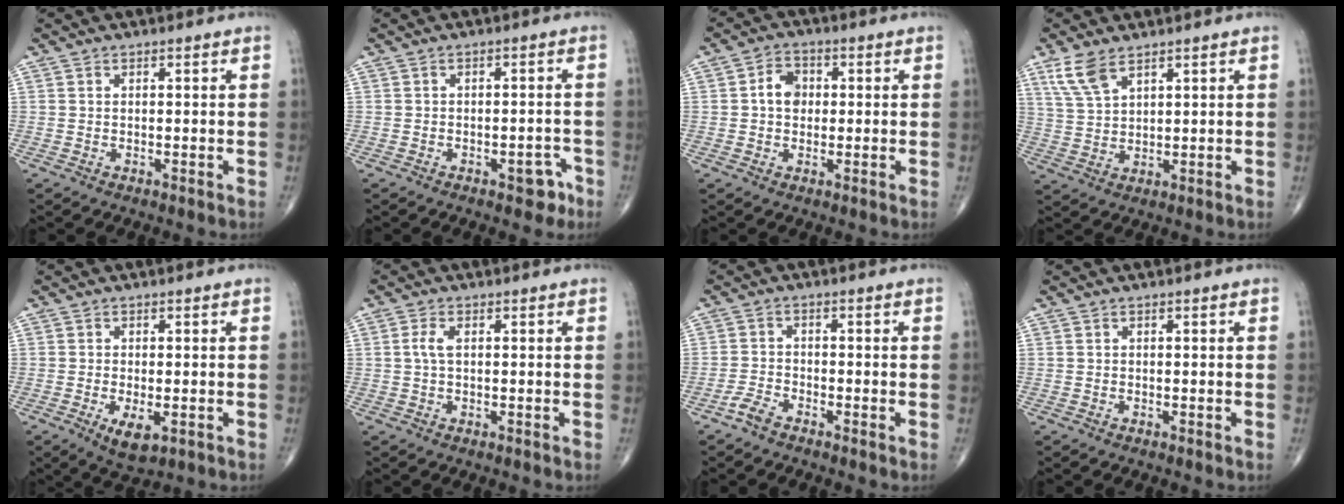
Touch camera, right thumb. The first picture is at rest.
{"total": 3.8, "force": [-2.2, 2.0, 2.5], "torque": [-0.011, 0.018, -0.026]}
{"total": 5.0, "force": [0.4, 3.9, 3.1], "torque": [-0.039, 0.012, 0.002]}
{"total": 6.2, "force": [4.0, 2.6, 4.0], "torque": [-0.083, -0.011, 0.089]}
{"total": 4.7, "force": [-1.5, 2.1, 3.9], "torque": [-0.066, -0.011, -0.020]}
{"total": 2.5, "force": [0.4, 1.1, 2.2], "torque": [-0.055, 0.007, 0.009]}
{"total": 2.6, "force": [-2.1, 0.8, 1.3], "torque": [-0.029, 0.004, -0.048]}
{"total": 0.0}